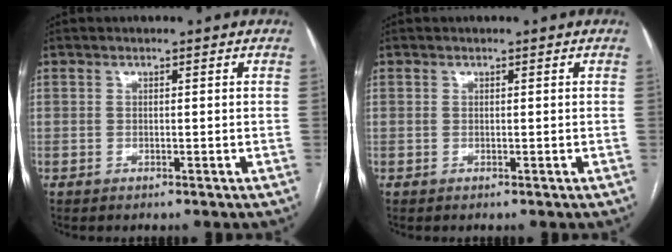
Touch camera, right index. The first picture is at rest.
{"total": 0.0}